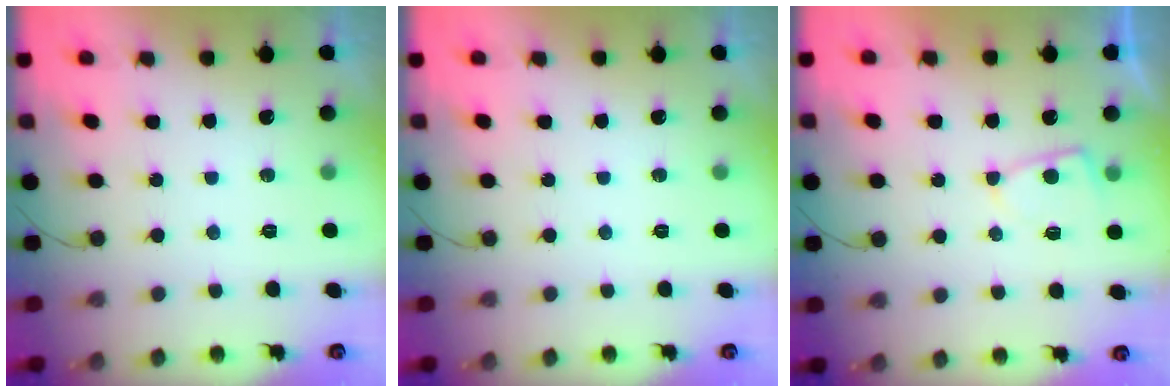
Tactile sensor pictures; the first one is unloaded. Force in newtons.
{"total": 0.0}
{"total": 5.8, "press": 5.8, "slide": 0.4}